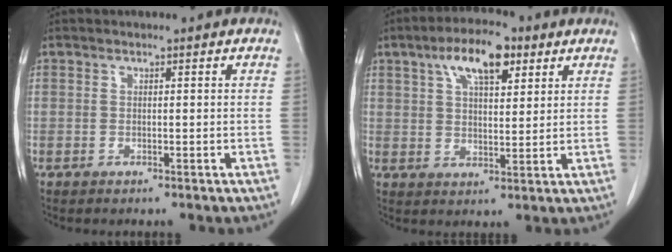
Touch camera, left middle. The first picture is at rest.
{"total": 9.0, "force": [4.8, 3.2, 6.9], "torque": [-0.124, 0.017, 0.081]}